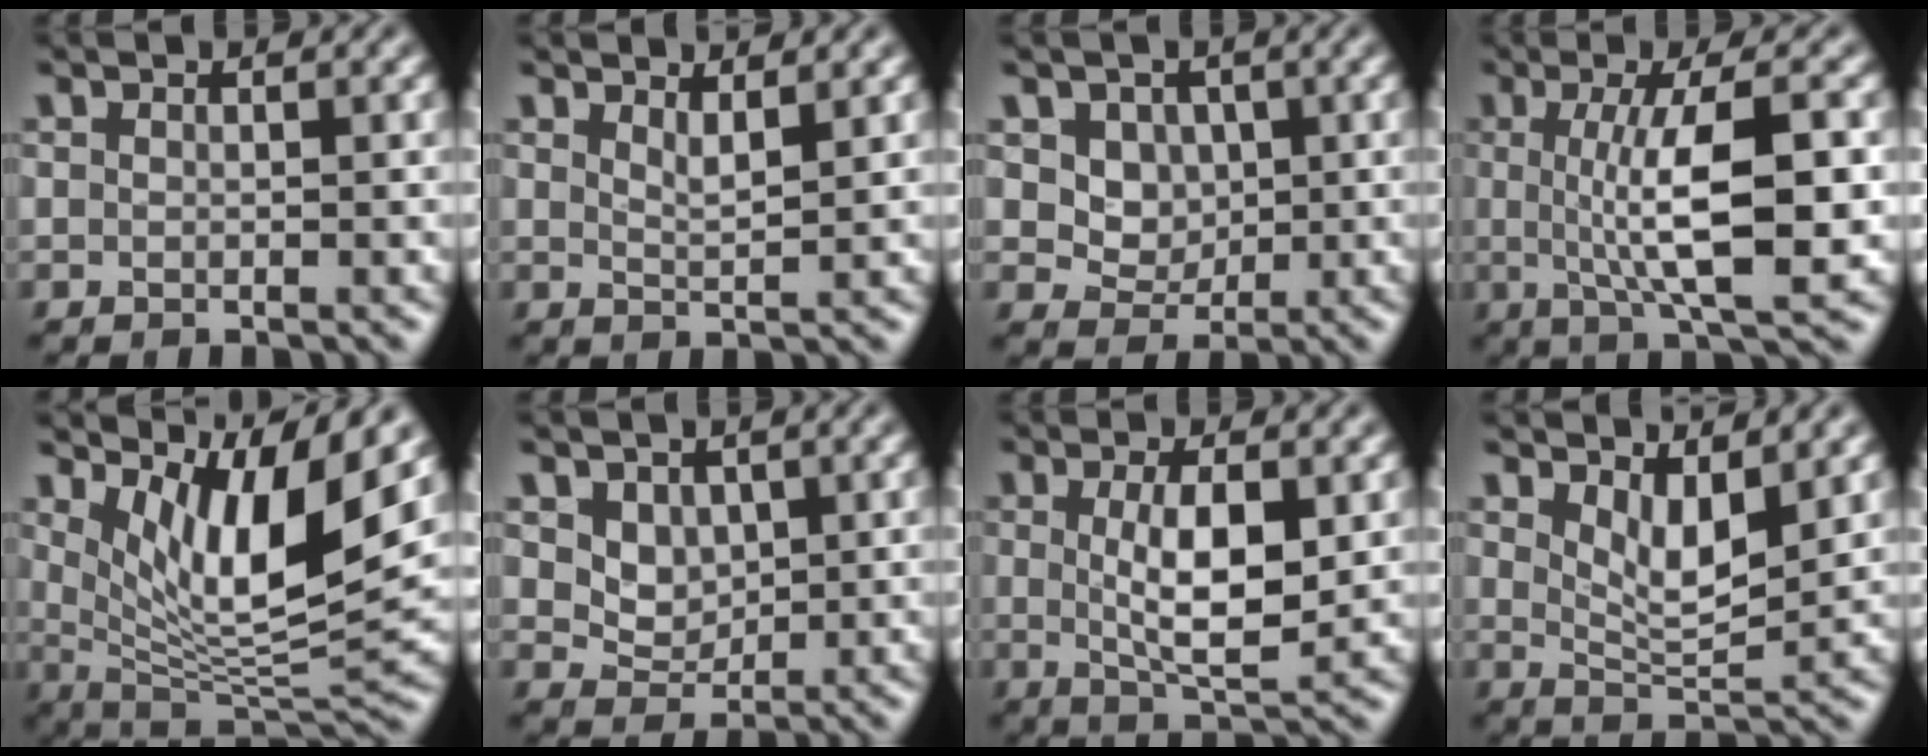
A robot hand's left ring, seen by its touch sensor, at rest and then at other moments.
{"total": 1.8, "force": [1.3, 0.4, 1.1], "torque": [-0.018, -0.003, 0.021]}
{"total": 5.0, "force": [1.8, 4.0, 2.3], "torque": [-0.053, -0.005, 0.039]}
{"total": 8.0, "force": [0.0, 2.0, 7.8], "torque": [-0.120, -0.004, 0.002]}
{"total": 9.7, "force": [4.2, 2.4, 8.4], "torque": [-0.137, -0.017, 0.084]}
{"total": 2.7, "force": [1.1, 2.1, 1.2], "torque": [-0.033, -0.019, 0.032]}
{"total": 5.4, "force": [0.4, 1.8, 5.1], "torque": [-0.095, -0.004, 0.012]}
{"total": 3.7, "force": [1.9, 1.3, 2.9], "torque": [-0.055, -0.014, 0.037]}